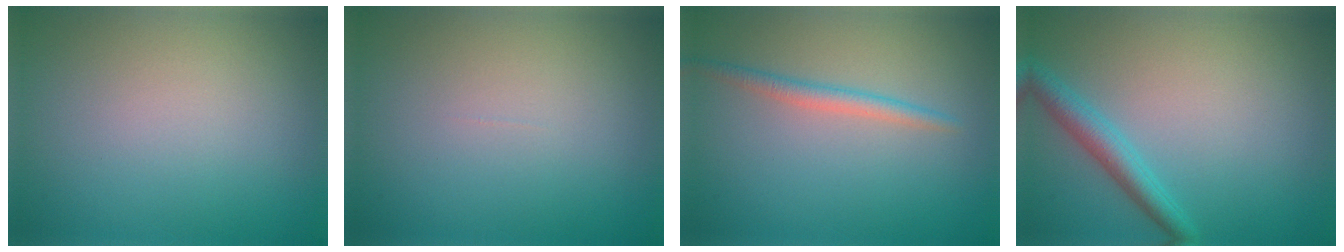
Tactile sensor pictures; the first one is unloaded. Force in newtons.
{"total": 0.0}
{"total": 1.8, "press": 1.7, "slide": 0.1}
{"total": 2.7, "press": 2.7, "slide": 0.0}